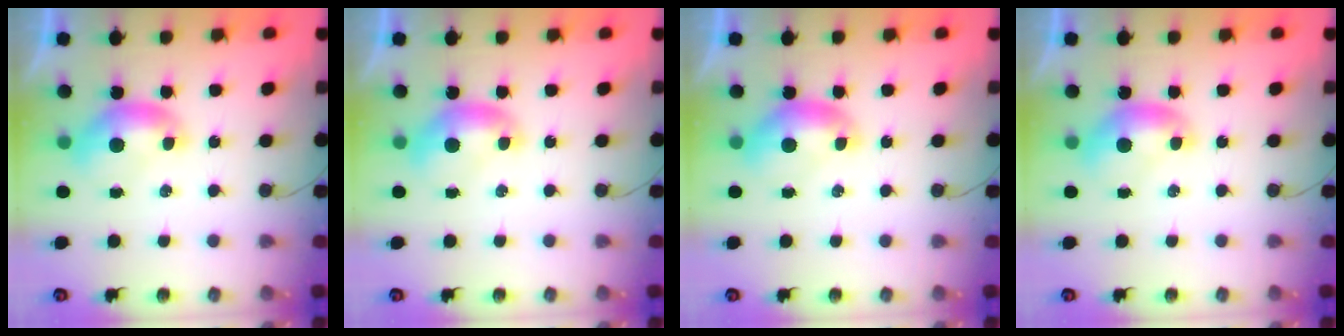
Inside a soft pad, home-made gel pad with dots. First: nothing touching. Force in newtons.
{"total": 0.0}
{"total": 0.8, "press": 0.8, "slide": 0.2}
{"total": 0.0}